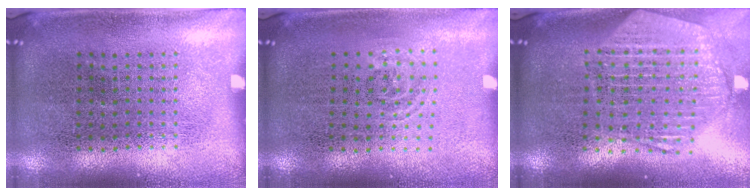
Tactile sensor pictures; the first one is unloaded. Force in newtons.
{"total": 0.8, "press": 0.6, "slide": 0.6}
{"total": 2.6, "press": 2.1, "slide": 1.5}